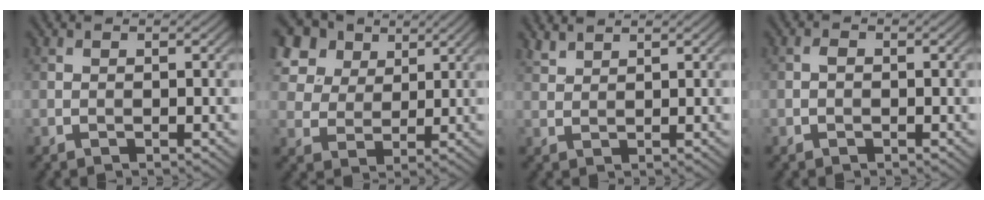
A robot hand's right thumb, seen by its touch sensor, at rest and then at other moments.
{"total": 11.6, "force": [6.6, 7.9, 5.3], "torque": [-0.180, 0.017, 0.138]}
{"total": 1.8, "force": [1.7, 0.4, 0.6], "torque": [-0.017, 0.003, 0.040]}
{"total": 1.0, "force": [-0.3, 0.7, 0.6], "torque": [-0.013, 0.001, -0.007]}